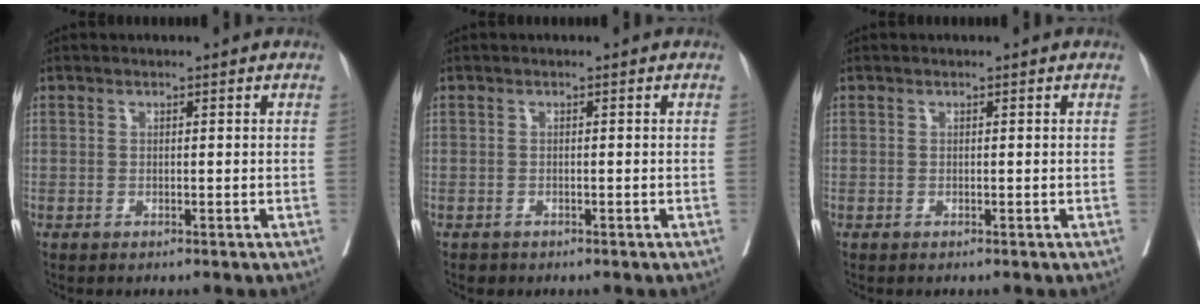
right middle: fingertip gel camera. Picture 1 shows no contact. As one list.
[{"total": 0.7, "force": [-0.5, 0.4, 0.1], "torque": [-0.004, 0.001, -0.009]}, {"total": 0.0}]